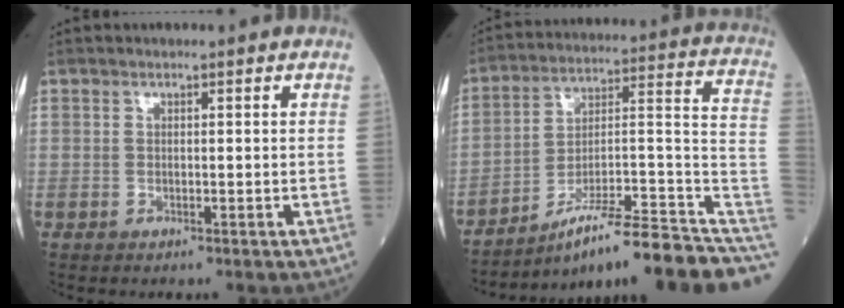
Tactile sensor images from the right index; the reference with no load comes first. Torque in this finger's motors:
{"motor_torque": [-0.46, -0.41, 0.10, 0.05]}